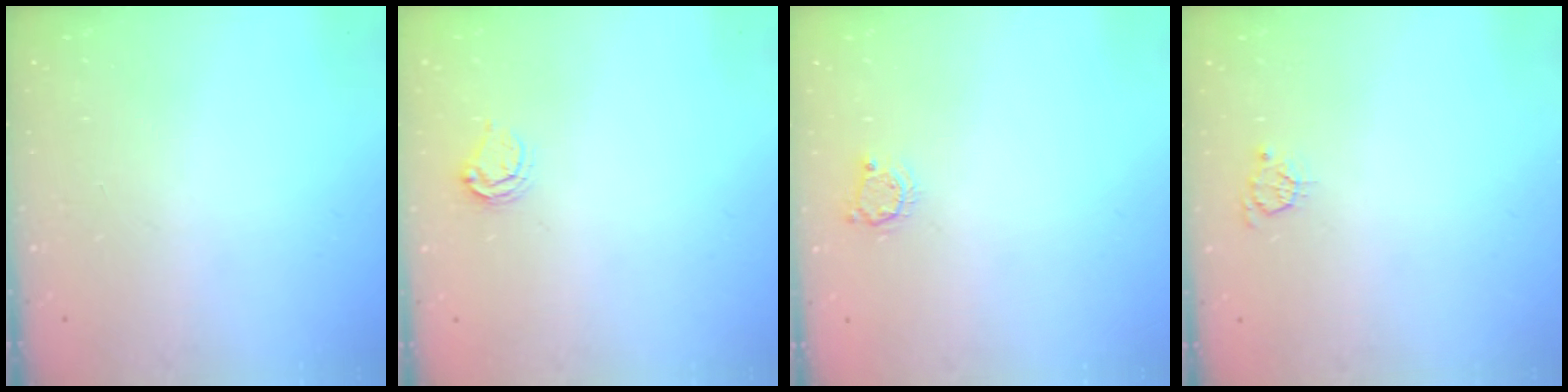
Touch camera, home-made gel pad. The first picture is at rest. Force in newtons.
{"total": 4.7, "press": 4.7, "slide": 0.5}
{"total": 3.7, "press": 3.6, "slide": 0.4}
{"total": 3.7, "press": 3.7, "slide": 0.5}